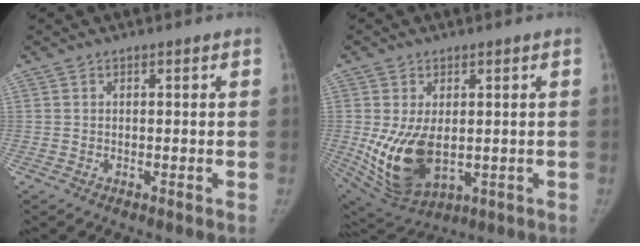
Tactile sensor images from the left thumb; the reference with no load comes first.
{"total": 13.3, "force": [-0.9, 8.0, 10.6], "torque": [-0.190, -0.017, 0.014]}